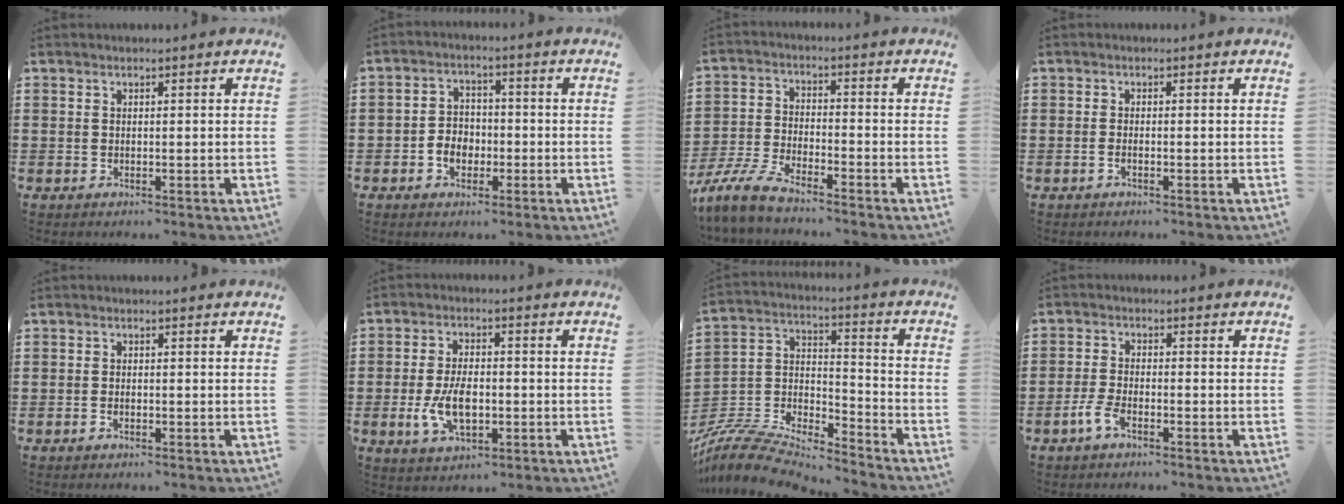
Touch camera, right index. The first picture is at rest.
{"total": 3.9, "force": [-1.5, 3.1, 1.8], "torque": [-0.040, 0.006, -0.030]}
{"total": 6.4, "force": [-5.8, 0.3, 2.7], "torque": [-0.081, -0.011, -0.118]}
{"total": 0.8, "force": [-0.5, 0.1, 0.6], "torque": [-0.012, -0.007, -0.008]}
{"total": 0.9, "force": [-0.5, 0.4, 0.6], "torque": [-0.014, -0.005, -0.009]}
{"total": 7.1, "force": [-1.4, 3.9, 5.8], "torque": [-0.134, -0.004, -0.029]}
{"total": 9.1, "force": [-8.5, 2.0, 2.5], "torque": [-0.064, 0.007, -0.173]}
{"total": 3.2, "force": [-2.1, 0.9, 2.2], "torque": [-0.059, -0.002, -0.046]}